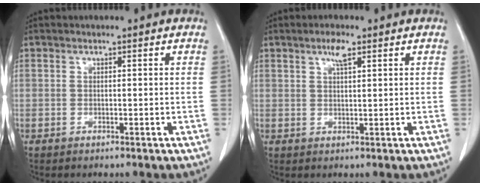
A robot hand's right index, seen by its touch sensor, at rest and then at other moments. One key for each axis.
{"total": 2.8, "fx": 1.7, "fy": 0.6, "fz": 2.1, "tx": -0.040, "ty": 0.004, "tz": 0.029}